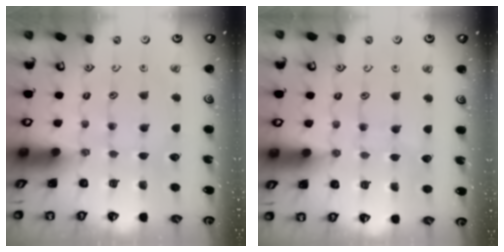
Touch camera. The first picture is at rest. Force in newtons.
{"total": 4.4, "press": 4.3, "slide": 0.4}